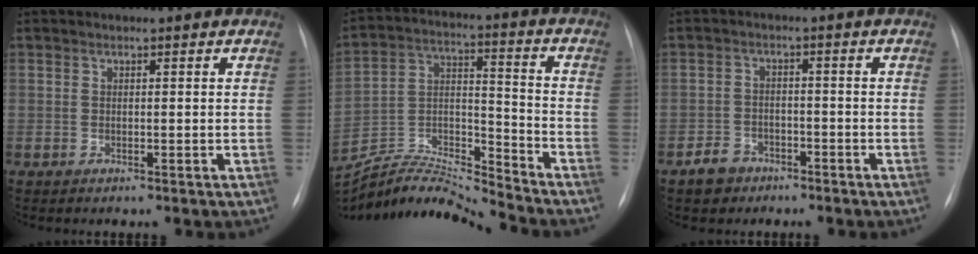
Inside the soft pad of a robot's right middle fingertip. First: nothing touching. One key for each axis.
{"total": 13.7, "fx": -13.6, "fy": -1.2, "fz": 1.2, "tx": -0.027, "ty": 0.039, "tz": -0.252}
{"total": 4.0, "fx": -2.8, "fy": 2.8, "fz": 0.7, "tx": -0.019, "ty": 0.008, "tz": -0.044}